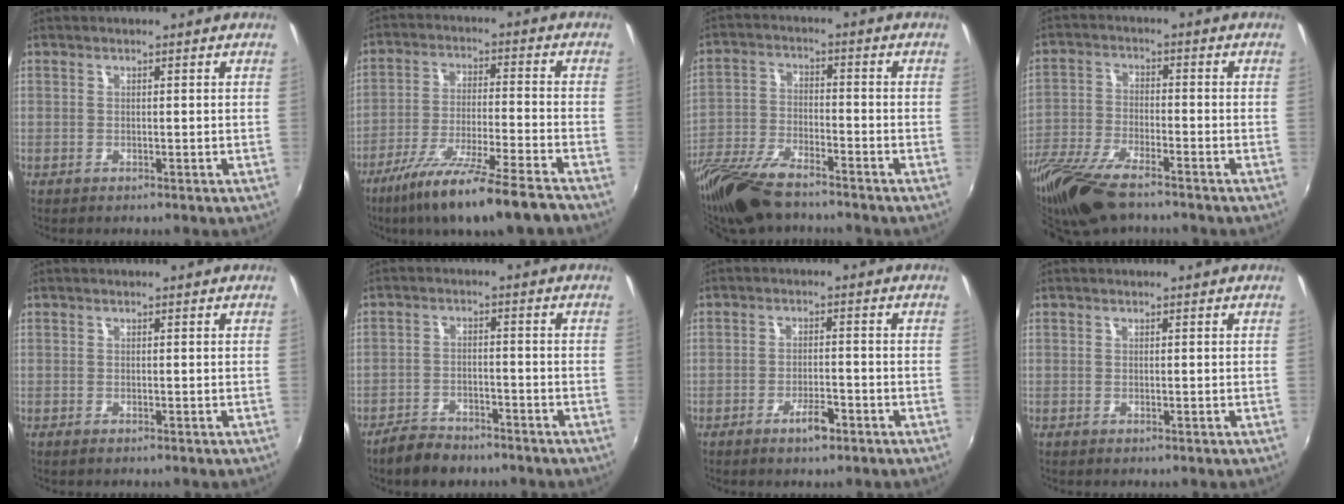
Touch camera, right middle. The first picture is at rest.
{"total": 16.0, "force": [-12.5, 0.4, 10.0], "torque": [-0.195, -0.044, -0.209]}
{"total": 15.5, "force": [-12.3, 4.4, 8.4], "torque": [-0.191, -0.030, -0.233]}
{"total": 14.8, "force": [-11.4, 4.1, 8.6], "torque": [-0.199, -0.034, -0.219]}
{"total": 0.0}
{"total": 6.6, "force": [-5.4, 2.8, 2.5], "torque": [-0.073, -0.001, -0.086]}
{"total": 3.8, "force": [-2.6, 1.3, 2.5], "torque": [-0.052, -0.005, -0.041]}
{"total": 0.0}